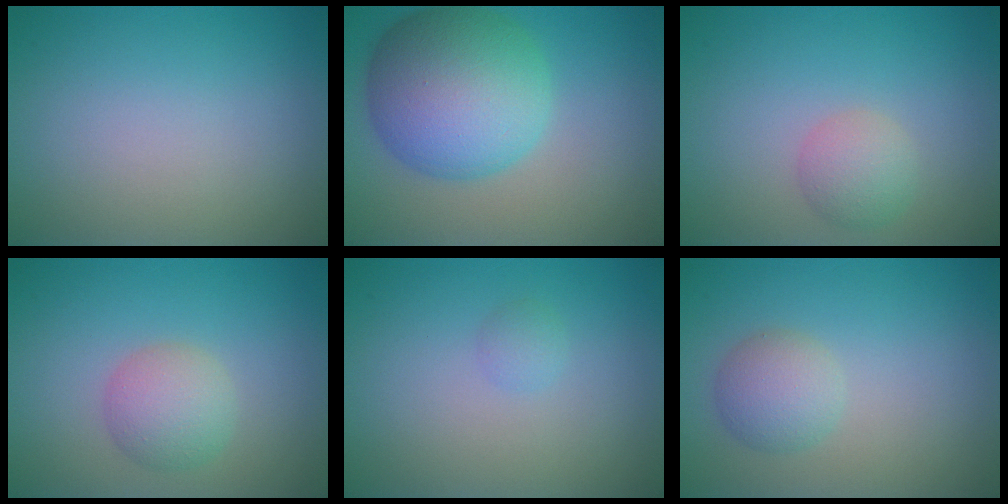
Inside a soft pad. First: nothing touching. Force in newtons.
{"total": 10.4, "press": 10.4, "slide": 0.3}
{"total": 2.2, "press": 2.2, "slide": 0.1}
{"total": 3.1, "press": 3.1, "slide": 0.1}
{"total": 0.8, "press": 0.8, "slide": 0.0}
{"total": 2.7, "press": 2.7, "slide": 0.1}